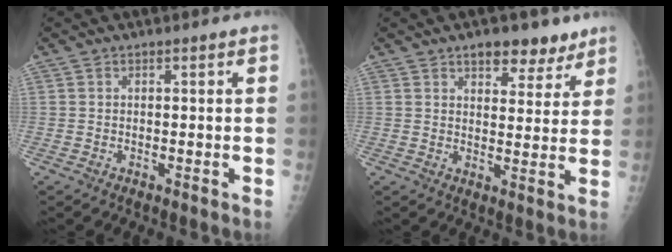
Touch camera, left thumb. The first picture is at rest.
{"total": 7.9, "force": [5.5, 4.0, 4.0], "torque": [-0.020, -0.027, 0.078]}